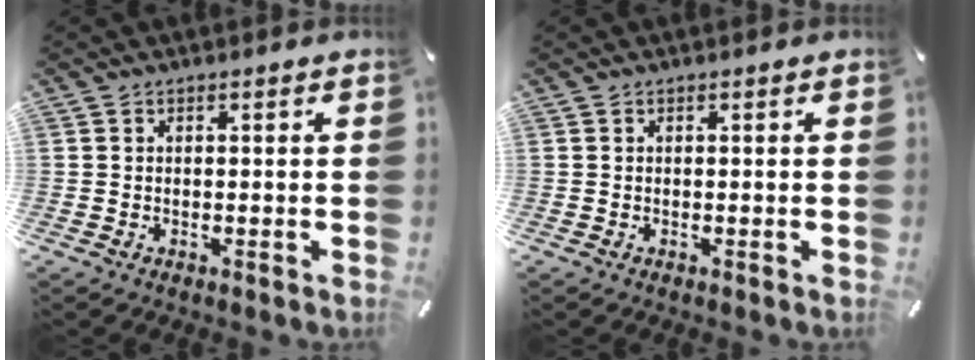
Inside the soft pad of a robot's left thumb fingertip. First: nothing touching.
{"total": 0.0}